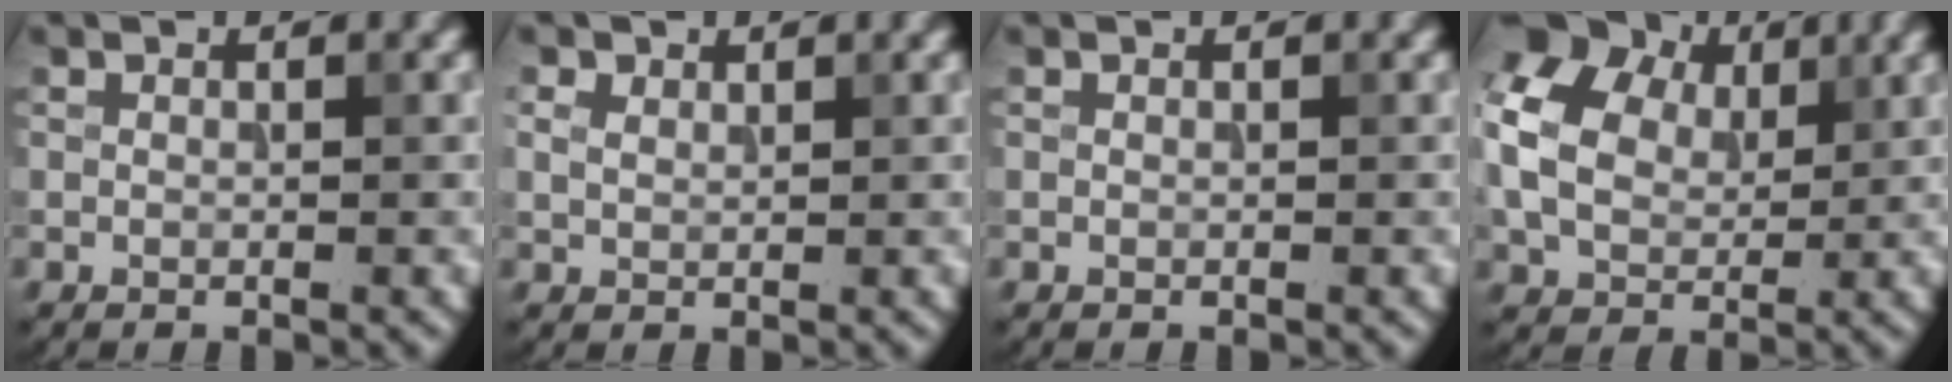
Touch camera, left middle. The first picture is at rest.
{"total": 1.4, "force": [0.8, 1.0, 0.6], "torque": [-0.013, 0.003, 0.016]}
{"total": 0.0}
{"total": 9.1, "force": [2.3, 6.9, 5.6], "torque": [-0.132, 0.015, 0.042]}